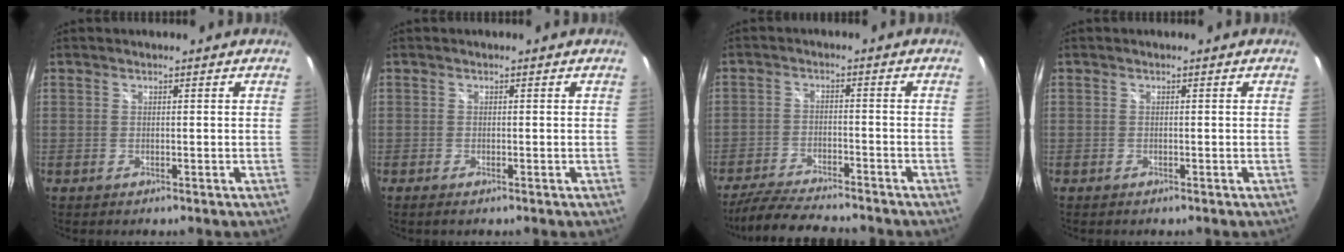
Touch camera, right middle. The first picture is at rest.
{"total": 0.8, "force": [-0.6, 0.1, 0.6], "torque": [-0.011, -0.003, -0.012]}
{"total": 12.0, "force": [-10.7, 2.2, 5.1], "torque": [-0.125, -0.017, -0.177]}
{"total": 0.6, "force": [-0.5, 0.2, 0.1], "torque": [-0.002, -0.003, -0.009]}